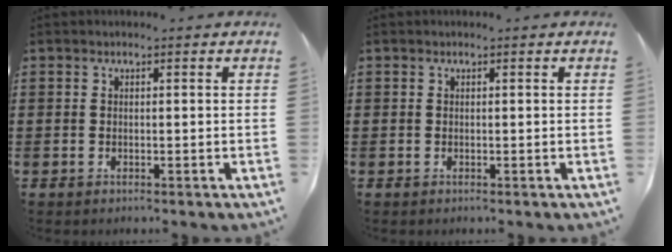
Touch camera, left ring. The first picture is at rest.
{"total": 0.0}